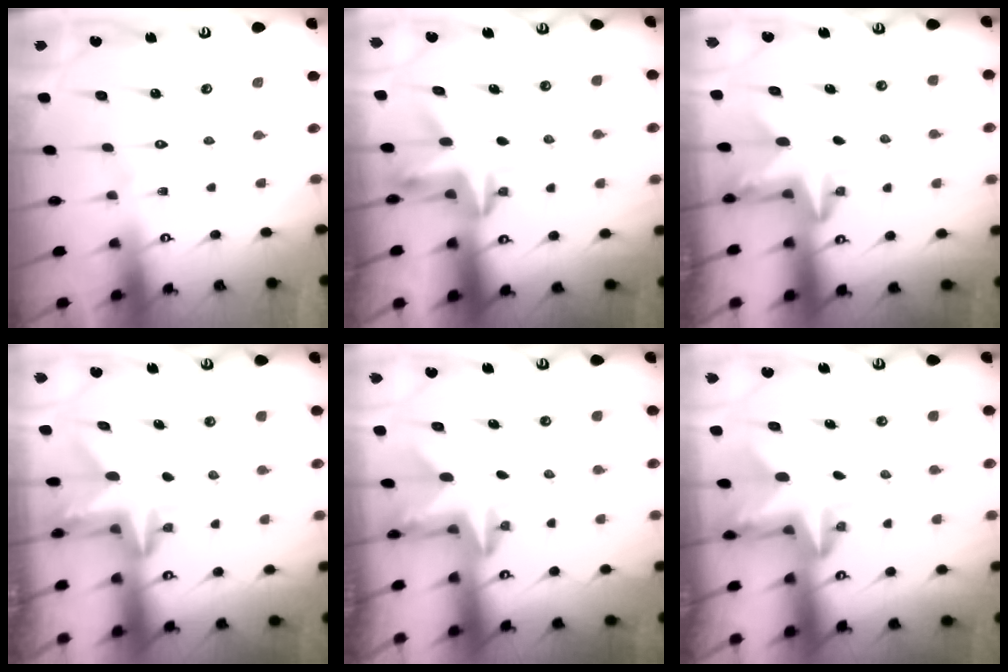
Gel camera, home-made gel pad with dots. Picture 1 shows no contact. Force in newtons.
{"total": 3.5, "press": 3.5, "slide": 0.2}
{"total": 3.4, "press": 3.4, "slide": 0.1}
{"total": 3.1, "press": 3.1, "slide": 0.3}
{"total": 2.4, "press": 2.4, "slide": 0.3}
{"total": 3.1, "press": 3.1, "slide": 0.4}